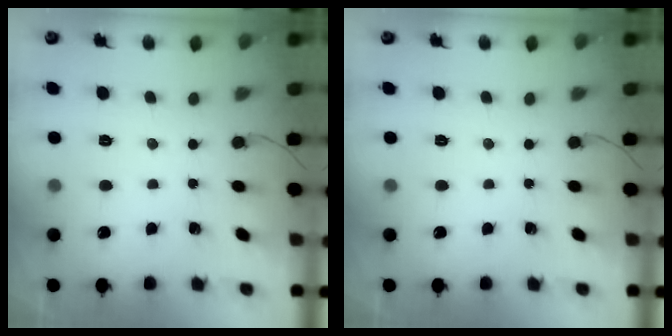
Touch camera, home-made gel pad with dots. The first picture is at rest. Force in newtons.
{"total": 0.0}